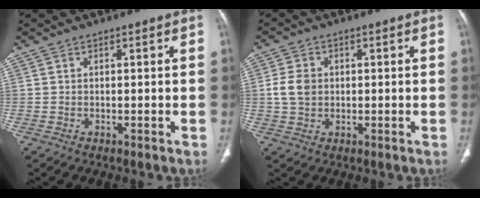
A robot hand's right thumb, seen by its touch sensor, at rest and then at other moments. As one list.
[{"total": 4.9, "force": [0.4, 3.9, 3.0], "torque": [-0.053, 0.004, 0.009]}]